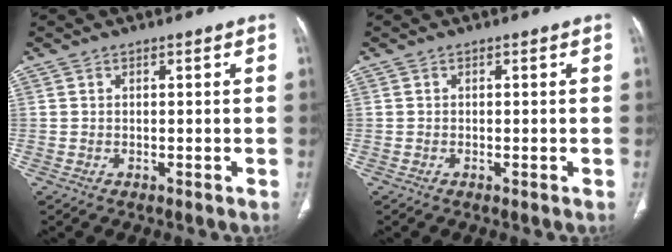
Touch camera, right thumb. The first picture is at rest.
{"total": 0.0}